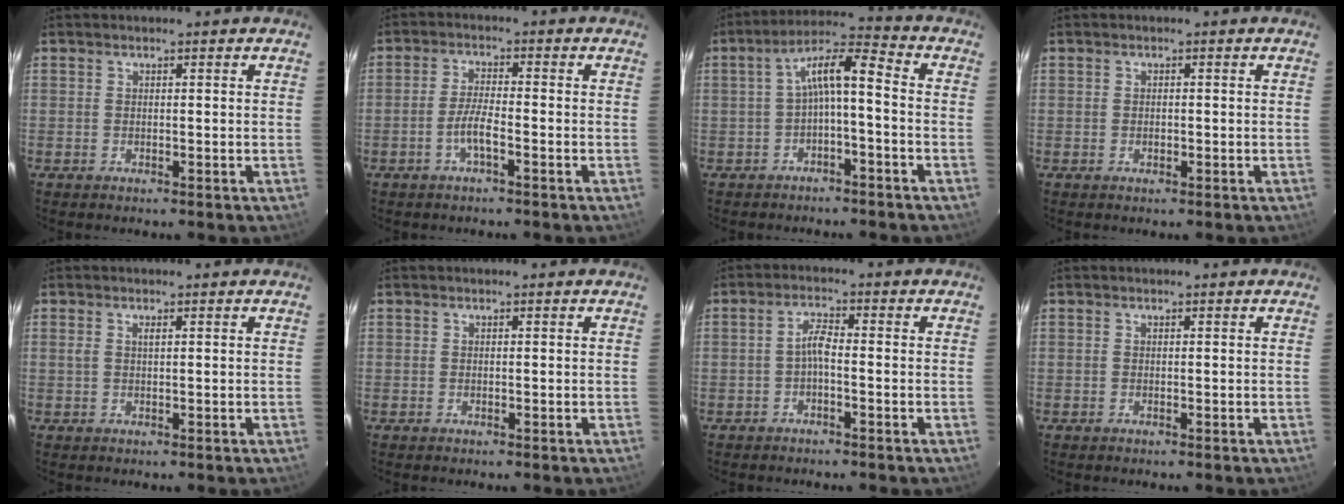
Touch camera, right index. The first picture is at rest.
{"total": 5.1, "force": [-2.6, 0.7, 4.3], "torque": [-0.092, 0.005, -0.050]}
{"total": 7.3, "force": [-1.9, 1.6, 6.9], "torque": [-0.143, 0.026, -0.030]}
{"total": 0.9, "force": [-0.2, 0.8, 0.5], "torque": [-0.006, 0.001, -0.003]}
{"total": 1.1, "force": [0.4, 0.3, 0.9], "torque": [-0.018, 0.002, 0.007]}
{"total": 0.0}
{"total": 2.5, "force": [-1.1, 0.5, 2.2], "torque": [-0.048, 0.010, -0.024]}
{"total": 0.0}